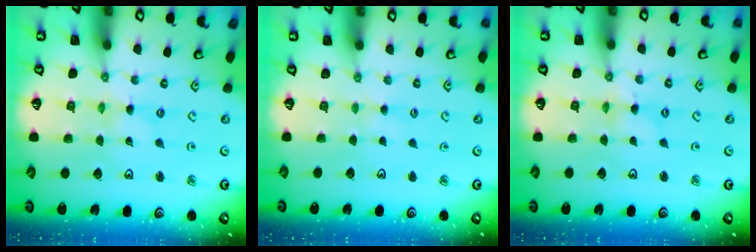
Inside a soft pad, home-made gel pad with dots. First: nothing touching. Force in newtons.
{"total": 1.8, "press": 1.7, "slide": 0.3}
{"total": 1.3, "press": 1.3, "slide": 0.3}